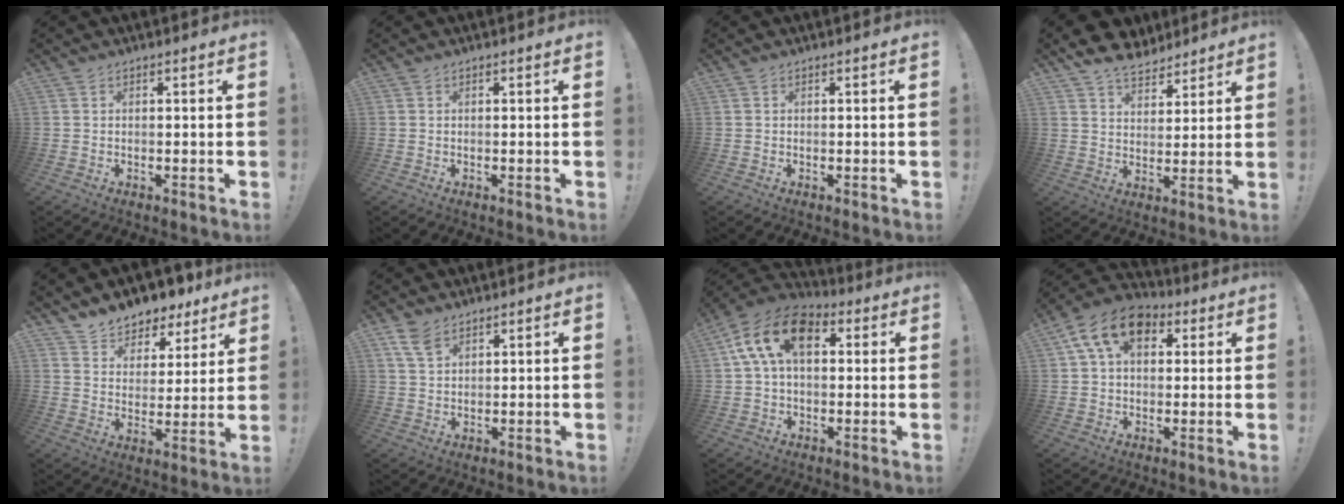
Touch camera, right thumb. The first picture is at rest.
{"total": 0.0}
{"total": 0.0}
{"total": 8.3, "force": [6.8, 4.1, 2.5], "torque": [-0.044, -0.044, 0.131]}
{"total": 8.1, "force": [7.1, 3.8, 0.8], "torque": [-0.023, -0.063, 0.135]}
{"total": 5.5, "force": [3.7, 2.7, 3.0], "torque": [-0.051, -0.016, 0.070]}
{"total": 15.7, "force": [4.9, 9.6, 11.5], "torque": [-0.209, 0.002, 0.088]}
{"total": 13.0, "force": [4.7, 8.8, 8.4], "torque": [-0.132, -0.003, 0.089]}